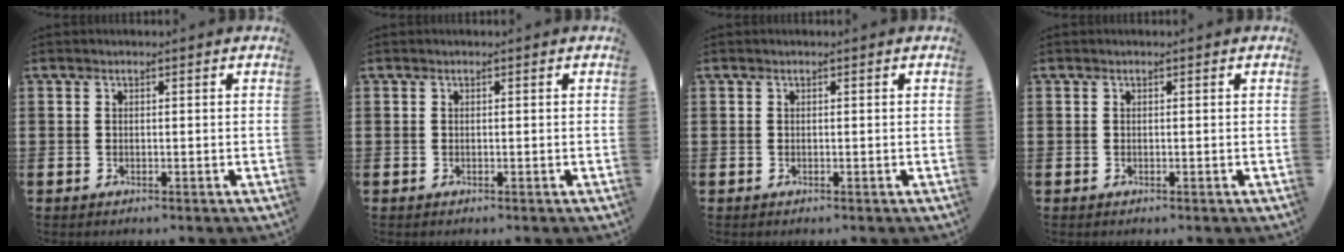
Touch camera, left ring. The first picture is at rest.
{"total": 0.0}
{"total": 0.0}
{"total": 0.0}